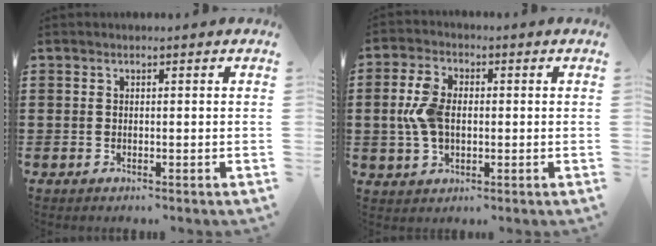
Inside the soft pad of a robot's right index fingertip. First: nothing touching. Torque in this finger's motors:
{"motor_torque": [0.54, -0.27, 0.48, 0.05]}